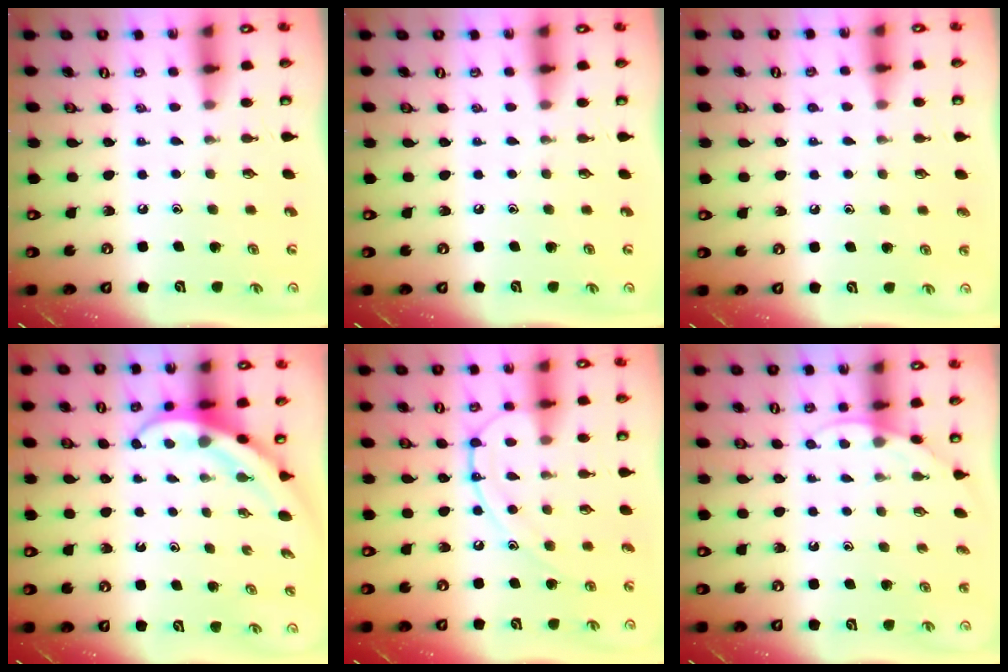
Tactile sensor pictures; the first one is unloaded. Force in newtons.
{"total": 0.0}
{"total": 3.9, "press": 3.8, "slide": 0.5}
{"total": 4.0, "press": 4.0, "slide": 0.4}
{"total": 12.4, "press": 12.3, "slide": 1.3}
{"total": 4.6, "press": 4.6, "slide": 0.3}